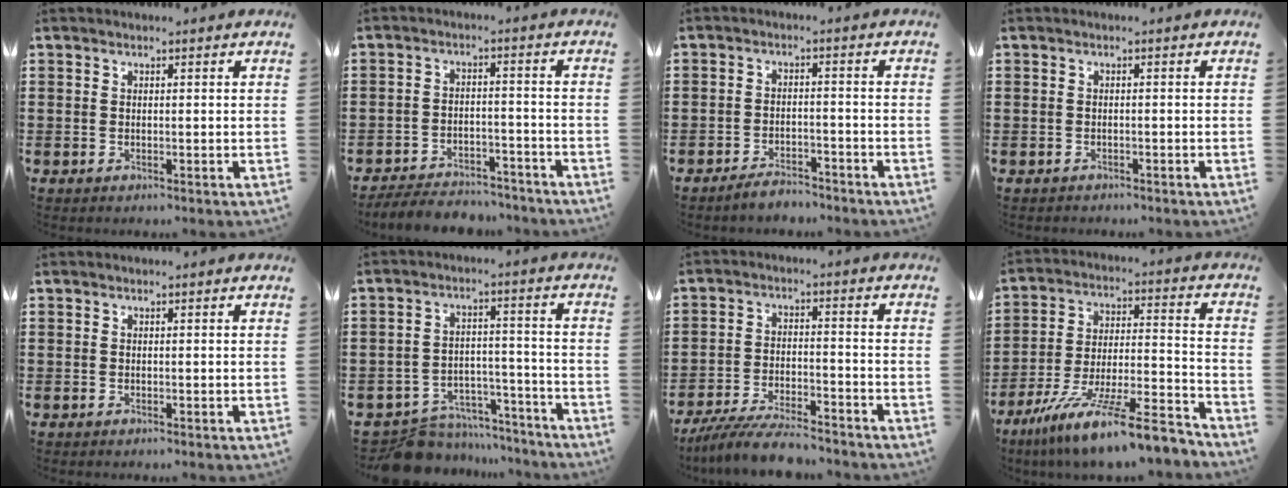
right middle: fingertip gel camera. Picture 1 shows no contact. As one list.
[{"total": 5.0, "force": [-4.9, 0.9, 0.7], "torque": [-0.019, 0.006, -0.101]}, {"total": 3.2, "force": [-3.1, 0.5, 0.5], "torque": [-0.013, 0.005, -0.062]}, {"total": 0.7, "force": [-0.6, 0.2, -0.1], "torque": [0.001, 0.002, -0.015]}, {"total": 0.0}, {"total": 7.5, "force": [-7.3, 1.7, 1.0], "torque": [-0.021, 0.022, -0.142]}, {"total": 7.2, "force": [-6.7, 0.8, 2.6], "torque": [-0.055, 0.001, -0.127]}, {"total": 13.6, "force": [-11.1, 0.5, 7.8], "torque": [-0.125, 0.022, -0.201]}]